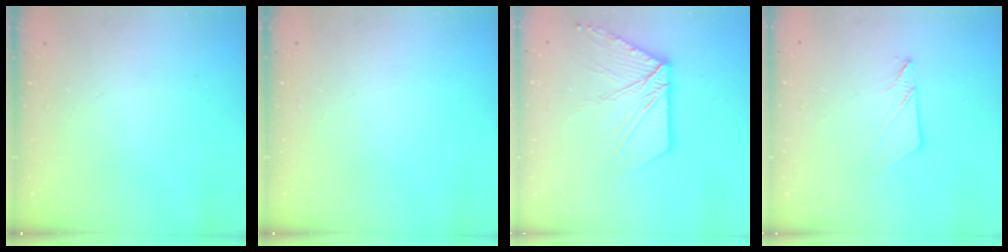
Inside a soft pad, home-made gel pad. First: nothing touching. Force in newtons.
{"total": 0.0}
{"total": 14.0, "press": 13.9, "slide": 1.7}
{"total": 5.8, "press": 5.8, "slide": 0.7}